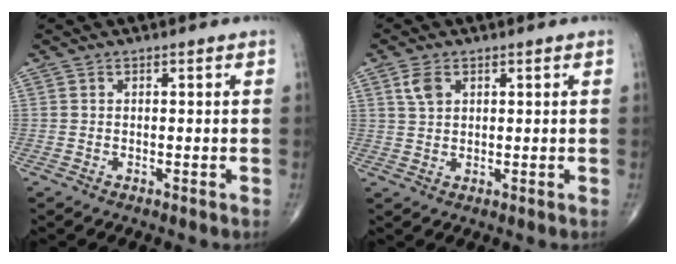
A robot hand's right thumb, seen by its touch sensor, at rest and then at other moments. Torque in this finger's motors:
{"motor_torque": [-0.15, 0.19, -0.24, -0.16, 0.12]}